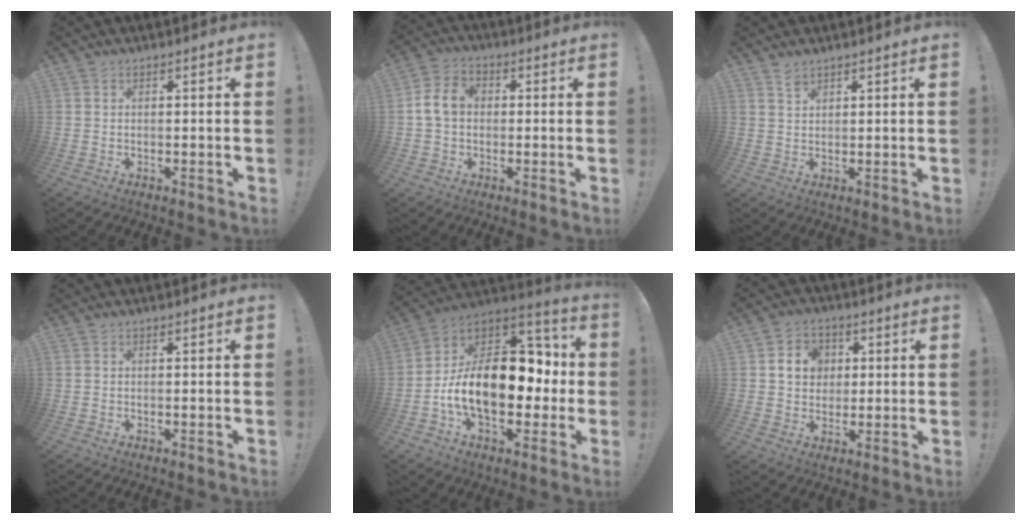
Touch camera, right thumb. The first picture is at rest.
{"total": 8.5, "force": [0.5, 6.5, 5.5], "torque": [-0.097, 0.021, 0.013]}
{"total": 2.5, "force": [2.1, 1.1, 0.8], "torque": [0.004, -0.019, 0.035]}
{"total": 0.0}
{"total": 22.0, "force": [-3.2, 14.0, 16.8], "torque": [-0.280, 0.021, -0.042]}
{"total": 8.9, "force": [2.2, 8.0, 3.4], "torque": [-0.051, 0.000, 0.047]}